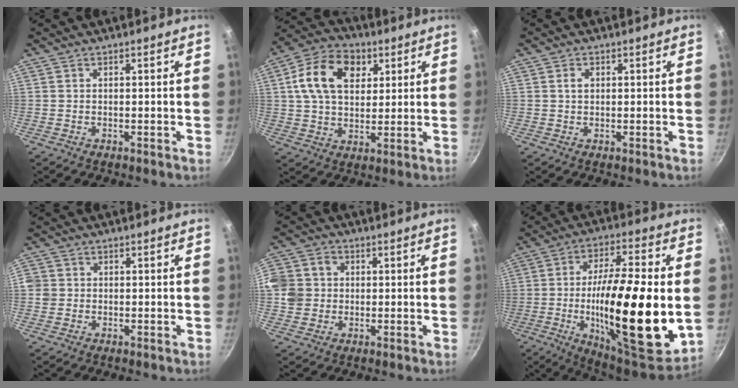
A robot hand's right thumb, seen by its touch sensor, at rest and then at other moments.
{"total": 14.4, "force": [4.6, 10.0, 9.4], "torque": [-0.145, 0.003, 0.066]}
{"total": 1.8, "force": [0.5, 1.3, 1.1], "torque": [-0.015, 0.005, 0.007]}
{"total": 2.4, "force": [-0.2, 2.3, 0.7], "torque": [-0.005, 0.008, -0.006]}
{"total": 8.2, "force": [0.3, 7.6, 3.1], "torque": [-0.039, 0.005, -0.011]}
{"total": 27.7, "force": [-2.5, 8.4, 26.3], "torque": [-0.418, -0.004, -0.041]}